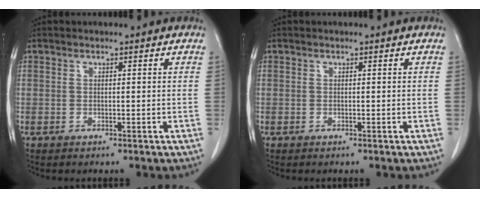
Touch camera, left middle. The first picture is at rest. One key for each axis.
{"total": 0.0}